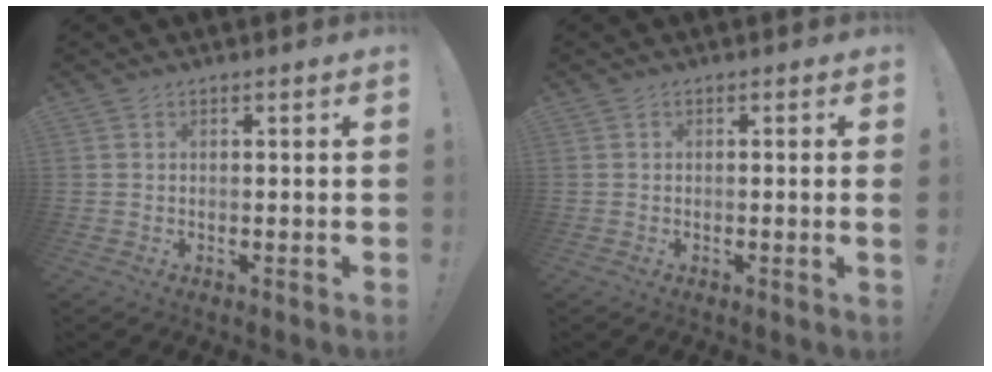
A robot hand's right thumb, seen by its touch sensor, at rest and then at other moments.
{"total": 1.6, "force": [0.0, -0.6, 1.4], "torque": [-0.016, -0.006, -0.003]}